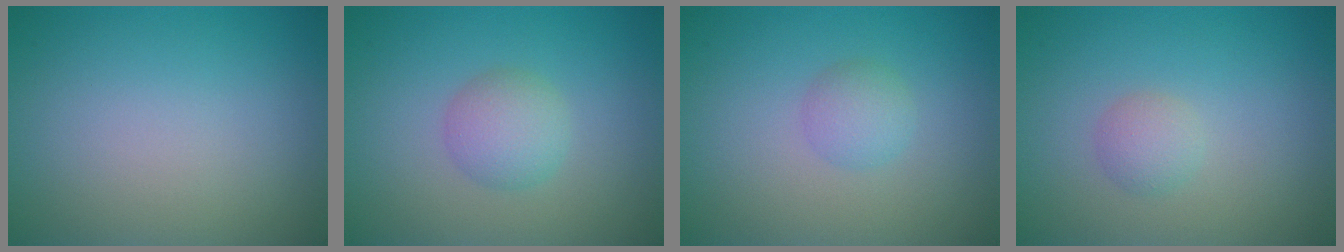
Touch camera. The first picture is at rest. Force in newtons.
{"total": 2.6, "press": 2.6, "slide": 0.0}
{"total": 1.8, "press": 1.8, "slide": 0.1}
{"total": 1.5, "press": 1.4, "slide": 0.1}